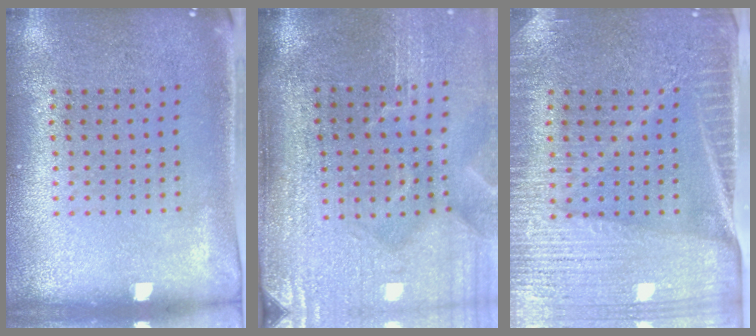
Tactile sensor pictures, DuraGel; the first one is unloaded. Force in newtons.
{"total": 5.0, "press": 4.2, "slide": 2.6}
{"total": 4.0, "press": 3.7, "slide": 1.5}